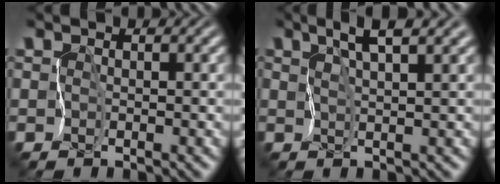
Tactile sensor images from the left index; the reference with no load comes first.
{"total": 3.0, "force": [2.0, 0.0, 2.2], "torque": [-0.049, 0.004, 0.040]}